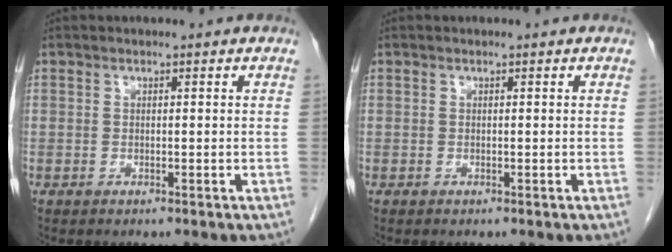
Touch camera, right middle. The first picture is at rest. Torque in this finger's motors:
{"motor_torque": [-0.08, 0.12, -0.01, 0.00]}